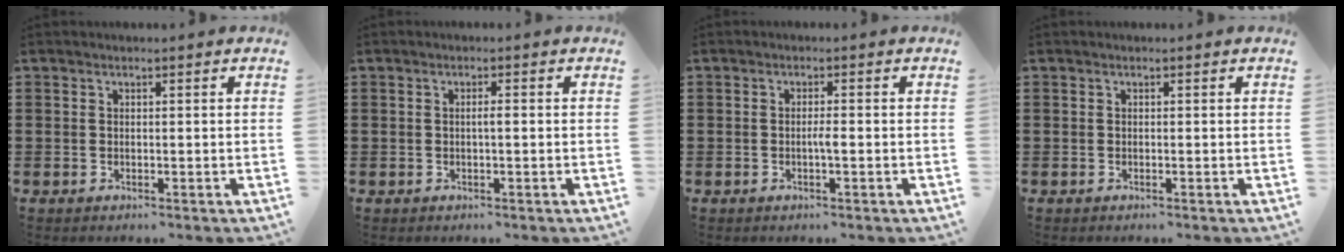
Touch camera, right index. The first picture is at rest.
{"total": 1.0, "force": [-0.2, 0.1, 1.0], "torque": [-0.019, -0.001, -0.004]}
{"total": 1.6, "force": [-0.5, 0.0, 1.5], "torque": [-0.029, -0.003, -0.009]}
{"total": 0.0}